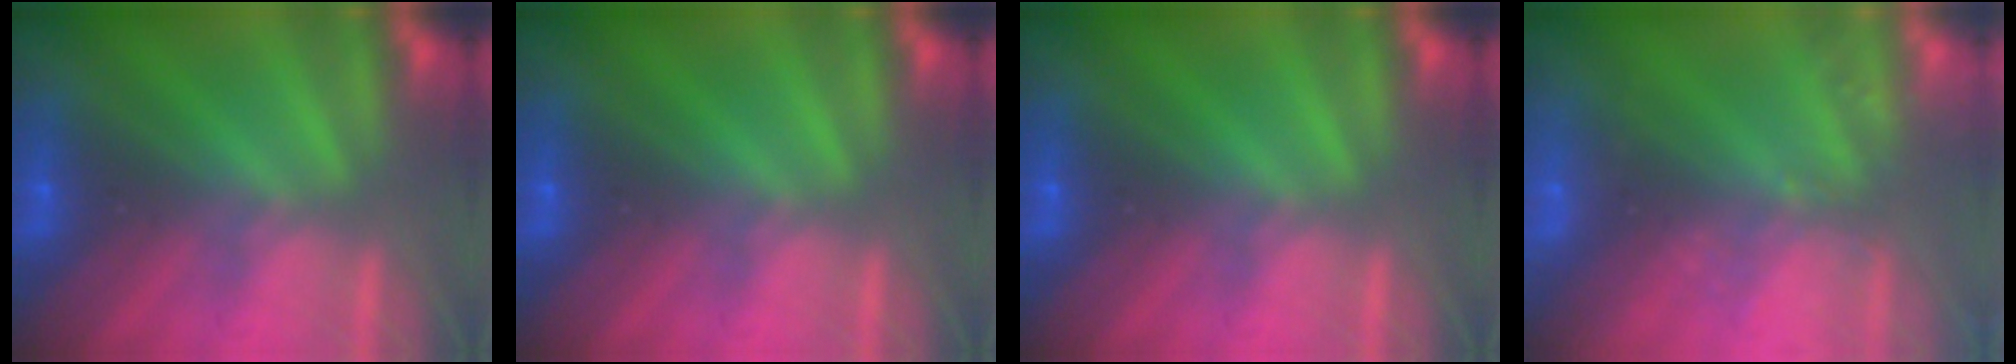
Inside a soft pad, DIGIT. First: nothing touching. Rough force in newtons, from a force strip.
{"total": 0.0}
{"total": 0.0}
{"total": 2.4}